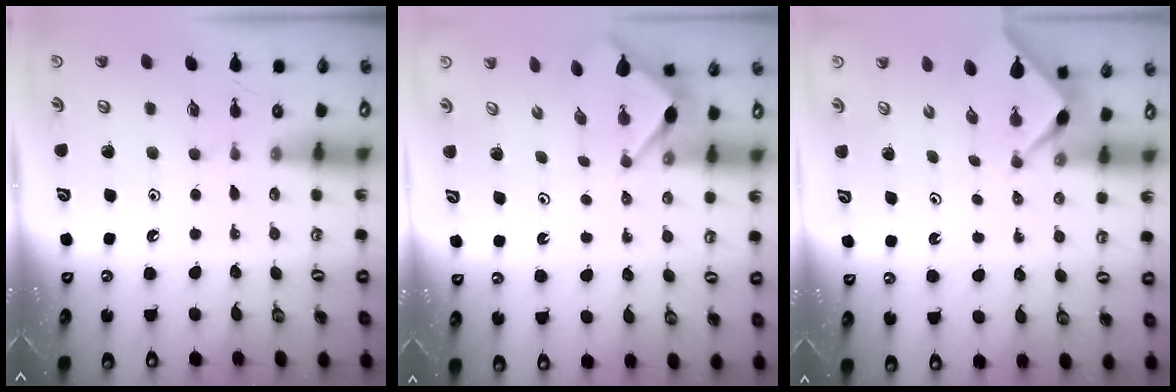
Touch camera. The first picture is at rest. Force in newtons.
{"total": 3.4, "press": 3.4, "slide": 0.3}
{"total": 2.4, "press": 2.3, "slide": 0.3}